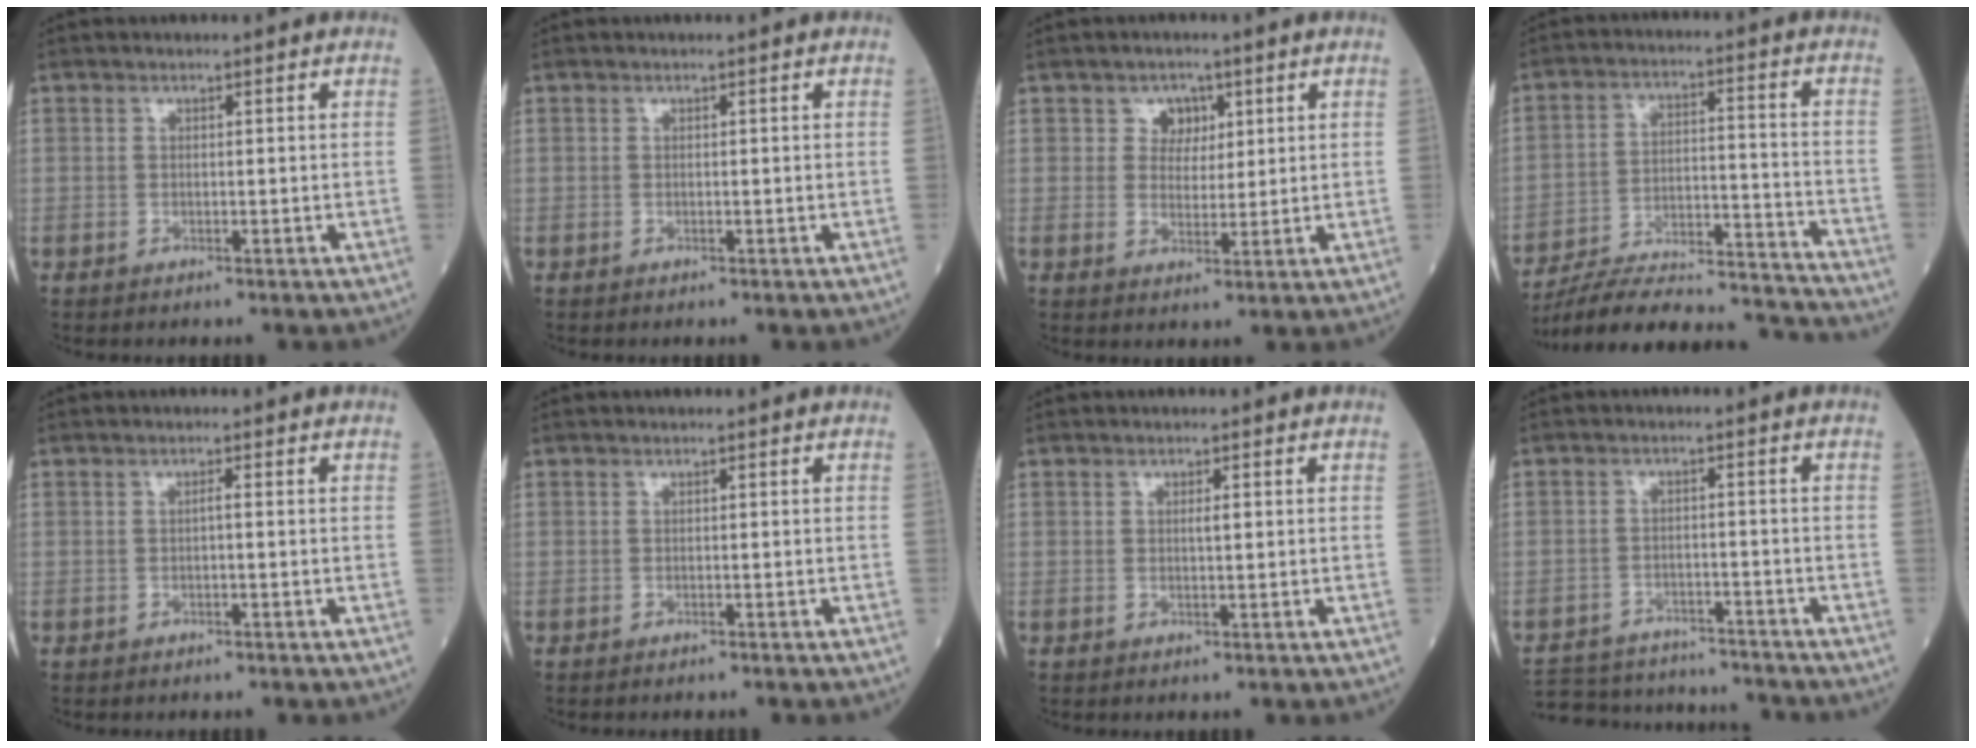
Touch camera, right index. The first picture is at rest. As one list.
[{"total": 0.0}, {"total": 3.5, "force": [1.6, 2.9, 1.2], "torque": [-0.011, 0.004, 0.026]}, {"total": 22.3, "force": [-21.2, 1.6, 6.5], "torque": [-0.093, 0.008, -0.313]}, {"total": 0.6, "force": [-0.1, 0.0, 0.6], "torque": [-0.012, 0.002, -0.002]}, {"total": 1.2, "force": [-1.1, 0.1, 0.5], "torque": [-0.007, 0.000, -0.014]}, {"total": 1.0, "force": [0.3, 0.2, 0.9], "torque": [-0.013, 0.002, 0.006]}, {"total": 14.7, "force": [-13.7, 3.6, 3.6], "torque": [-0.074, 0.009, -0.193]}]